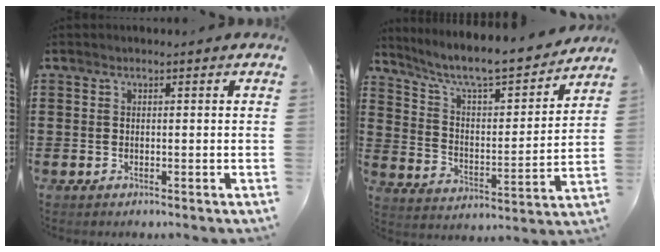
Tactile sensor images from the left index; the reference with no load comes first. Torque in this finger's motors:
{"motor_torque": [2.14, 0.00, 0.27, 0.08]}